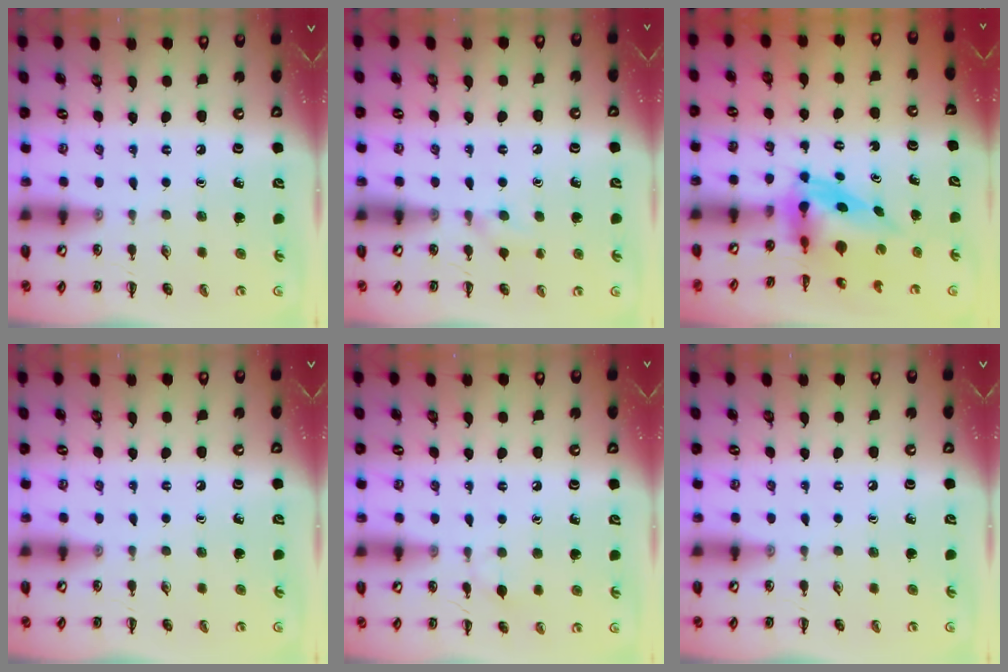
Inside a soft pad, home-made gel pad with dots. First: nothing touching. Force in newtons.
{"total": 5.4, "press": 5.1, "slide": 1.7}
{"total": 3.9, "press": 3.8, "slide": 1.0}
{"total": 0.0}
{"total": 5.2, "press": 4.9, "slide": 1.7}
{"total": 0.0}